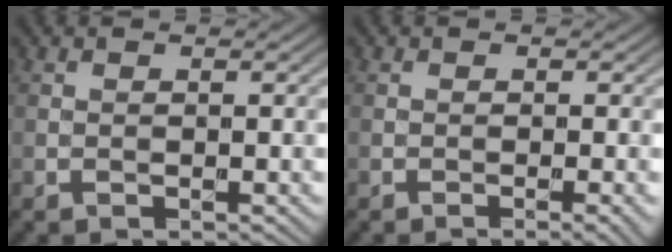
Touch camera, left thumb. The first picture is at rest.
{"total": 1.6, "force": [-0.6, 0.2, 1.5], "torque": [-0.021, 0.000, -0.012]}